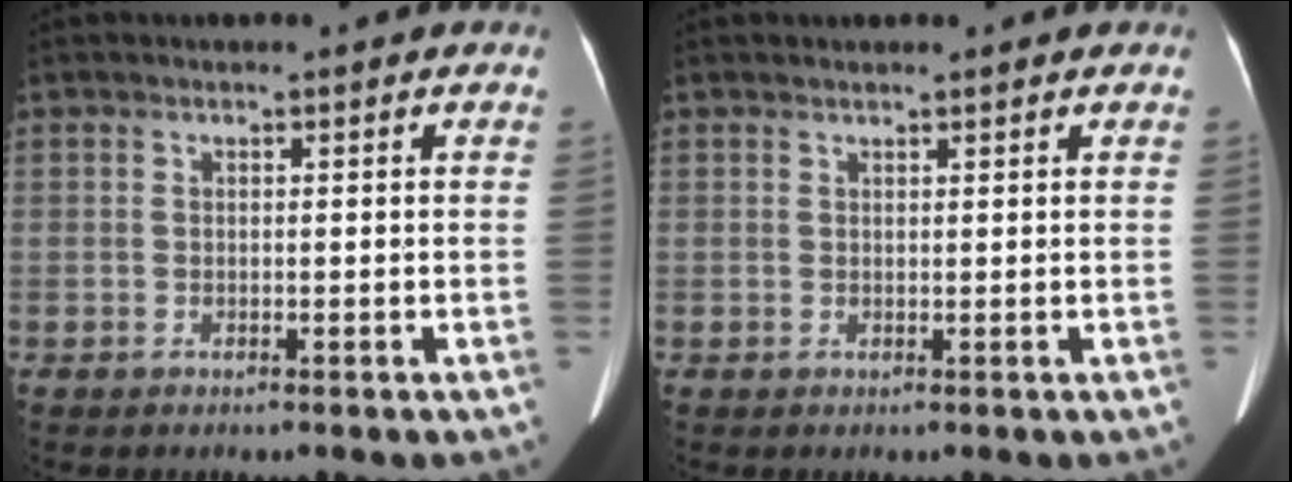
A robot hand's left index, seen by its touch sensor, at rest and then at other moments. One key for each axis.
{"total": 1.7, "fx": 1.6, "fy": 0.2, "fz": 0.6, "tx": -0.010, "ty": 0.018, "tz": 0.025}